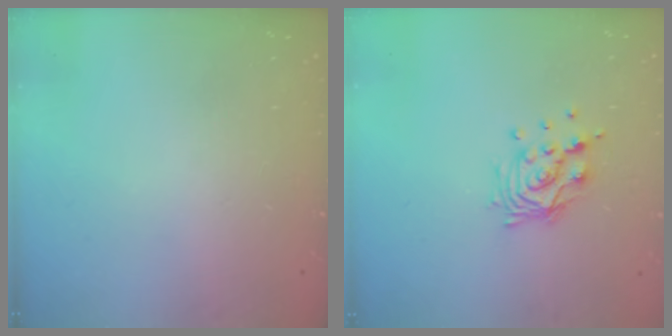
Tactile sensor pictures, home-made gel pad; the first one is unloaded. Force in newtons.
{"total": 11.1, "press": 11.0, "slide": 0.9}